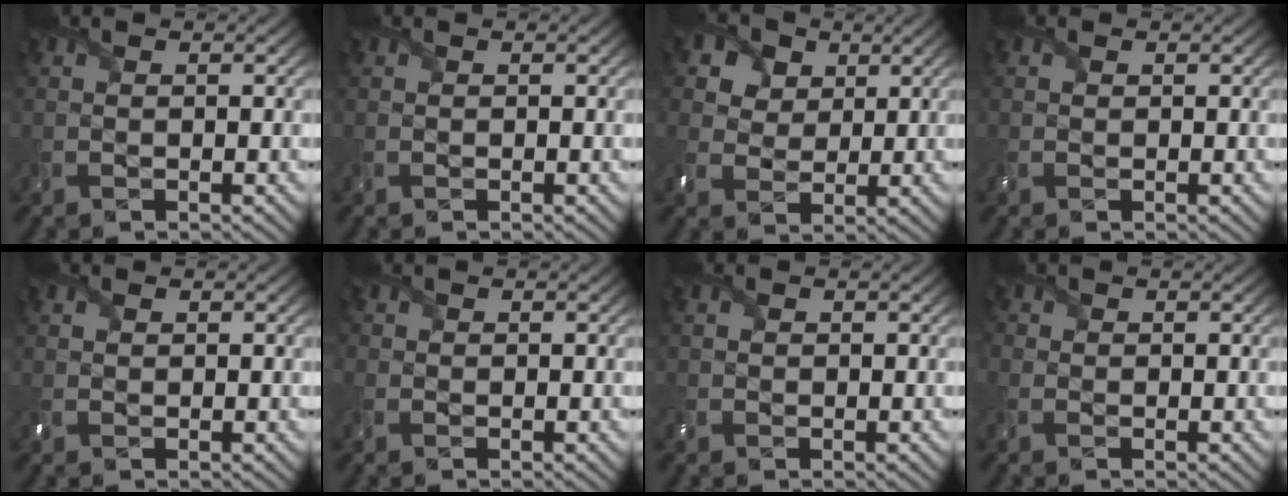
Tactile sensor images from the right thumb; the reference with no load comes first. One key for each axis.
{"total": 0.0}
{"total": 7.1, "fx": 3.9, "fy": 5.3, "fz": 2.7, "tx": -0.104, "ty": -0.001, "tz": 0.068}
{"total": 0.6, "fx": 0.1, "fy": 0.5, "fz": 0.3, "tx": -0.010, "ty": -0.001, "tz": 0.000}
{"total": 1.0, "fx": 0.3, "fy": 0.7, "fz": 0.5, "tx": -0.017, "ty": 0.000, "tz": 0.005}
{"total": 1.0, "fx": -0.2, "fy": 1.0, "fz": 0.2, "tx": 0.000, "ty": -0.006, "tz": -0.007}
{"total": 0.9, "fx": -0.2, "fy": 0.9, "fz": 0.2, "tx": -0.006, "ty": -0.004, "tz": -0.005}
{"total": 1.4, "fx": -0.3, "fy": 1.3, "fz": 0.4, "tx": -0.011, "ty": -0.005, "tz": -0.009}